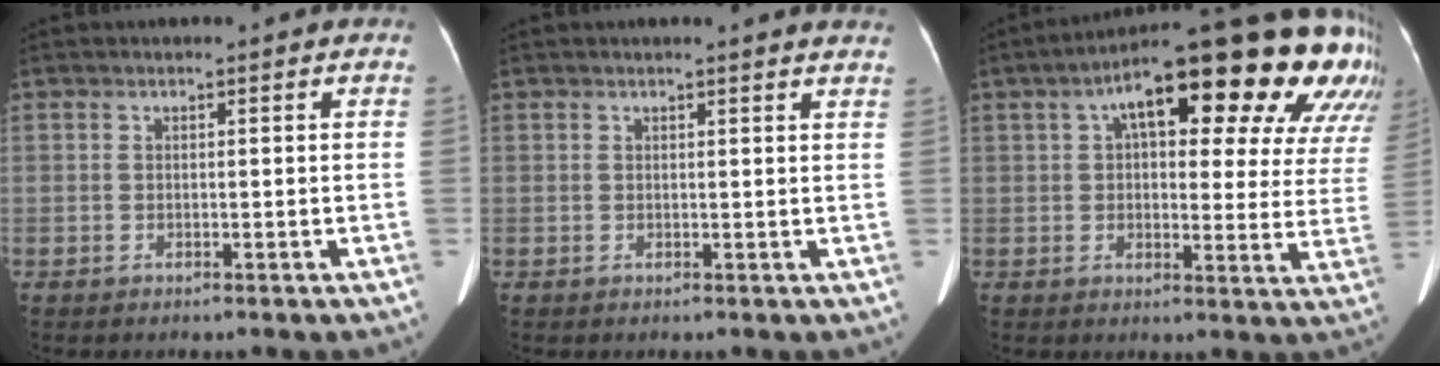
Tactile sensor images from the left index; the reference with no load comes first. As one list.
[{"total": 6.1, "force": [5.7, 0.2, 2.1], "torque": [-0.023, 0.003, 0.042]}, {"total": 25.8, "force": [14.6, 7.2, 20.0], "torque": [-0.240, 0.064, 0.177]}]